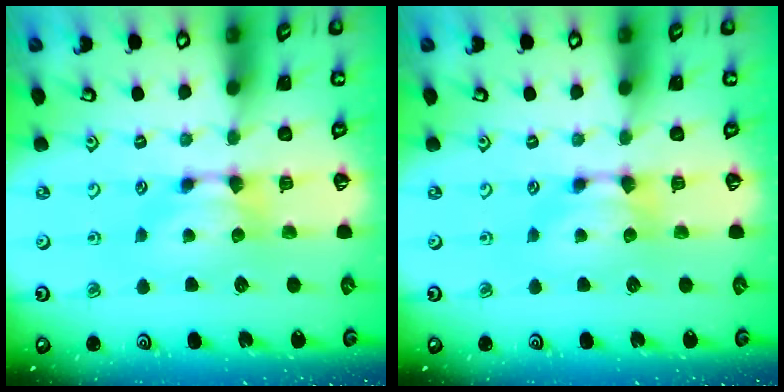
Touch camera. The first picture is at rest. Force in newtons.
{"total": 0.0}